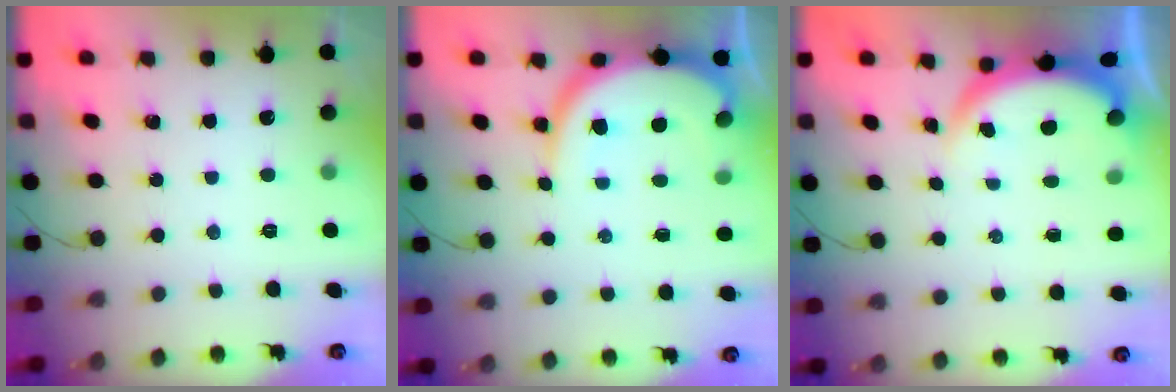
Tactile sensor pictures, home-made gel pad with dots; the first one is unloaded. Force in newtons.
{"total": 10.4, "press": 10.3, "slide": 1.2}
{"total": 4.0, "press": 4.0, "slide": 0.2}